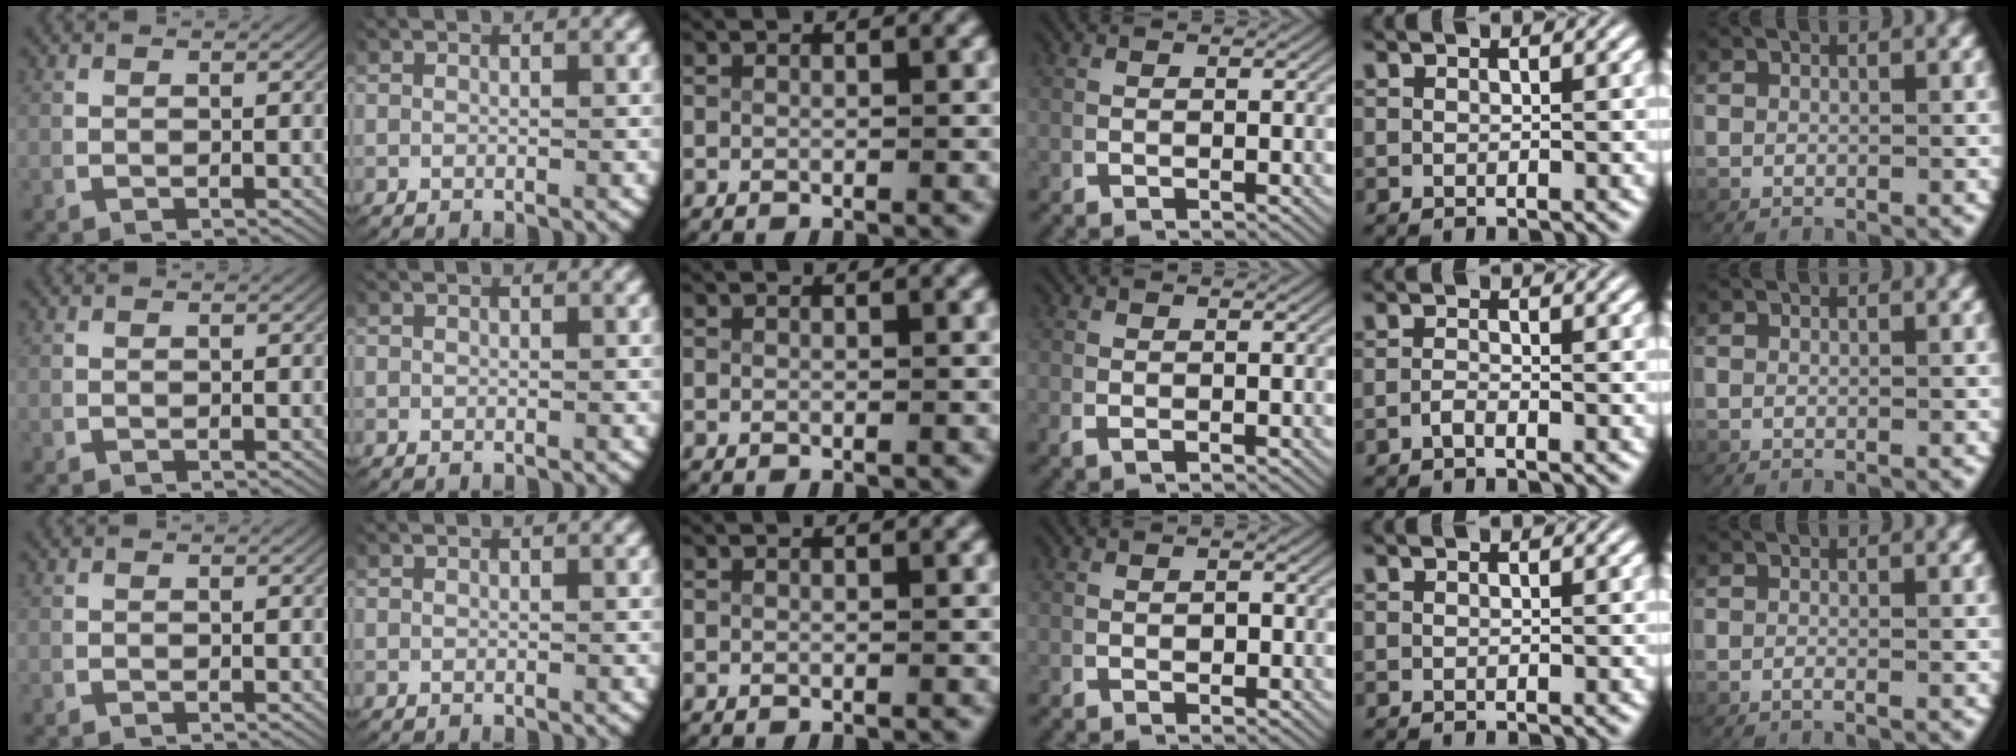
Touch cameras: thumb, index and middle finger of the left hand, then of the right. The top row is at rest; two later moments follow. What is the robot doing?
{"motion": "lift_and_place", "object": "paper"}